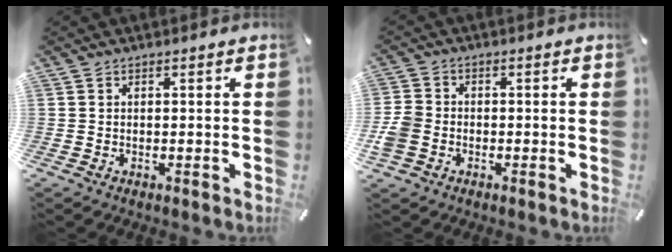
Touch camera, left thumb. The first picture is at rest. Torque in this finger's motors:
{"motor_torque": [0.65, 0.72, 0.32, -0.41, 0.07]}